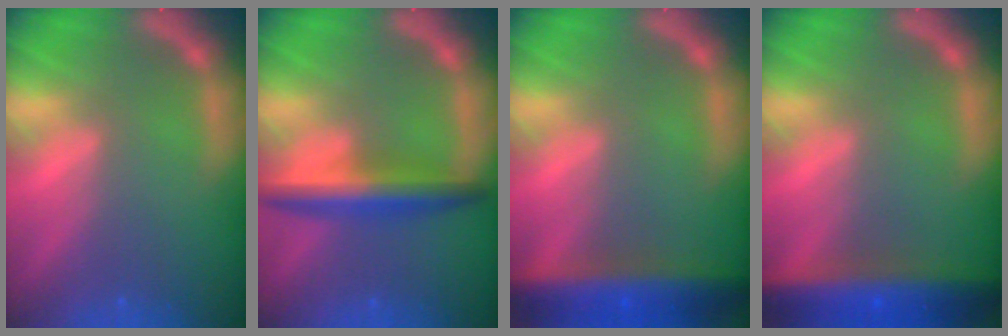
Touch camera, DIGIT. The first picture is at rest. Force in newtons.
{"total": 5.0}
{"total": 8.0}
{"total": 9.0}